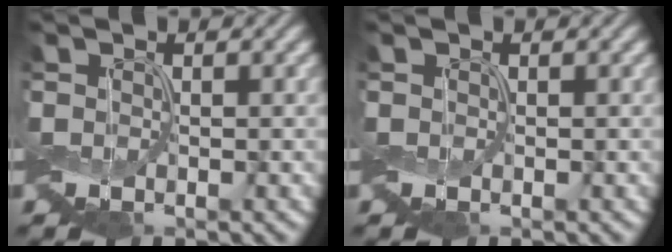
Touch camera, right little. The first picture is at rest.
{"total": 0.0}